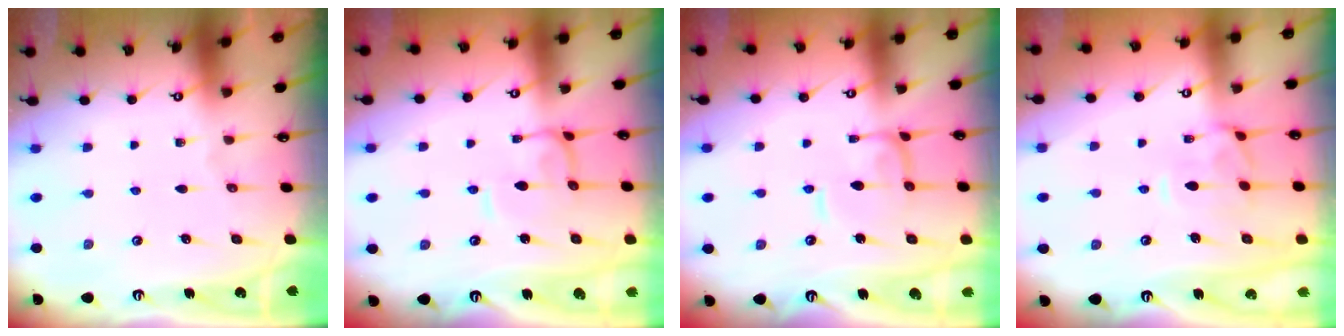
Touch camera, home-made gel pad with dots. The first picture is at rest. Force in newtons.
{"total": 0.8, "press": 0.8, "slide": 0.4}
{"total": 1.0, "press": 0.9, "slide": 0.4}
{"total": 2.6, "press": 2.4, "slide": 1.0}